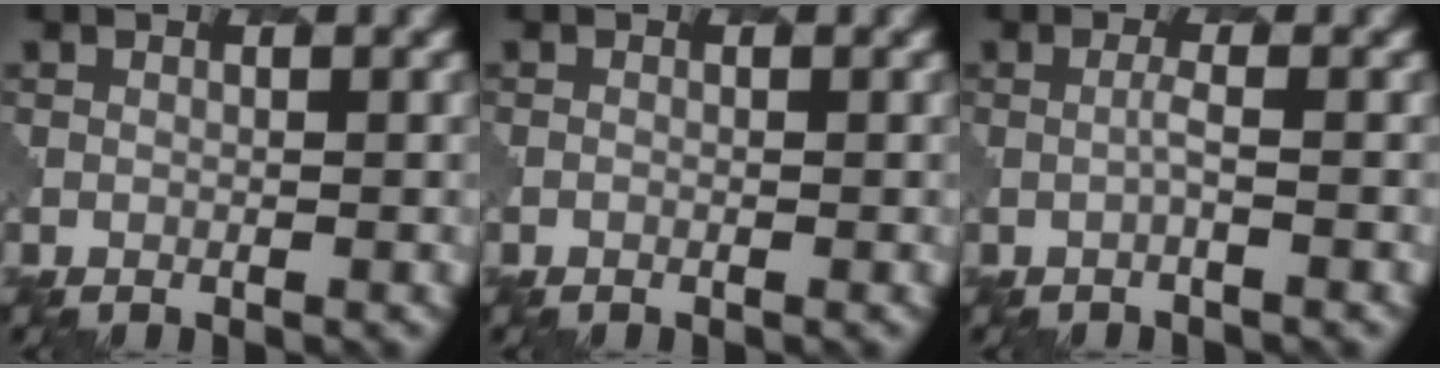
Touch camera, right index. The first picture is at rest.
{"total": 0.0}
{"total": 0.9, "force": [-0.1, 0.0, 0.9], "torque": [-0.015, 0.003, -0.006]}